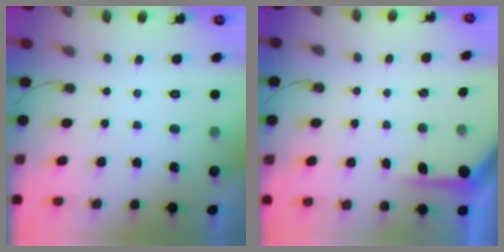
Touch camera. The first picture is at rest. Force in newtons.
{"total": 5.1, "press": 5.1, "slide": 0.3}